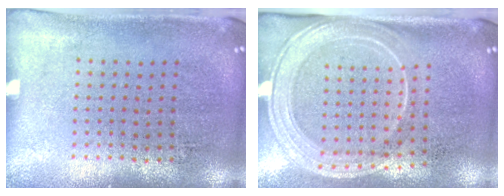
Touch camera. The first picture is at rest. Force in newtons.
{"total": 2.1, "press": 1.8, "slide": 1.1}